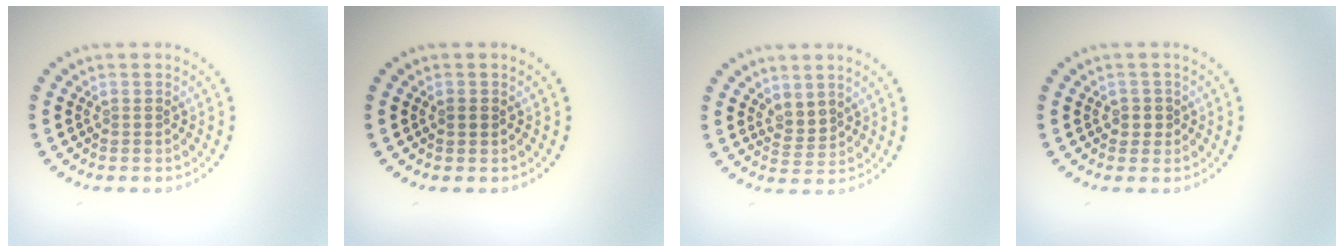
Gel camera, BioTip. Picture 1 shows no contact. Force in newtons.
{"total": 0.9, "press": 0.9, "slide": 0.0}
{"total": 1.5, "press": 1.2, "slide": 0.9}
{"total": 1.3, "press": 1.1, "slide": 0.7}